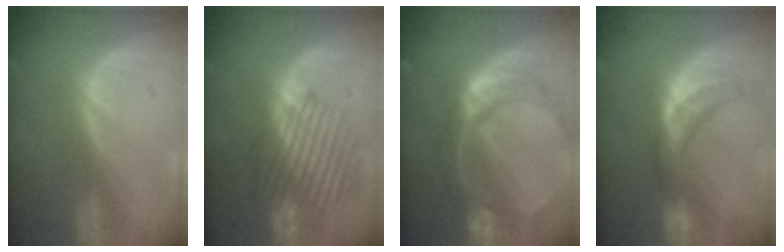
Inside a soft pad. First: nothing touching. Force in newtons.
{"total": 10.2, "press": 9.3, "slide": 4.3}
{"total": 11.0, "press": 9.2, "slide": 6.1}
{"total": 11.1, "press": 9.5, "slide": 5.7}